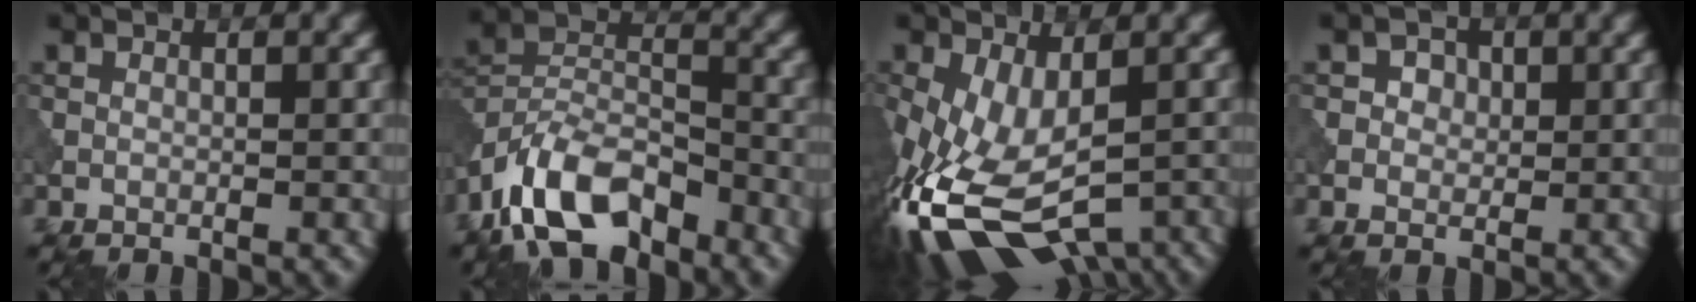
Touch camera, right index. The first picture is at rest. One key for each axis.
{"total": 8.9, "fx": -6.3, "fy": 4.0, "fz": 5.0, "tx": -0.087, "ty": 0.006, "tz": -0.133}
{"total": 12.7, "fx": -5.1, "fy": 6.4, "fz": 9.8, "tx": -0.220, "ty": -0.045, "tz": -0.064}
{"total": 2.5, "fx": 0.8, "fy": 2.0, "fz": 1.3, "tx": -0.017, "ty": 0.005, "tz": 0.000}